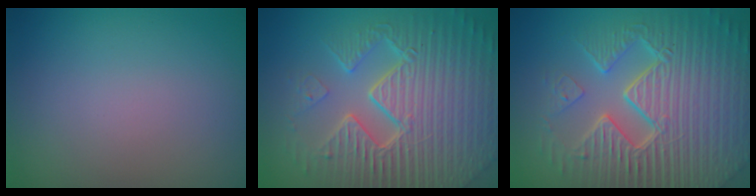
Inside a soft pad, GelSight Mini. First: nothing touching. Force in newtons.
{"total": 10.7, "press": 6.9, "slide": 8.1}
{"total": 11.1, "press": 7.0, "slide": 8.6}